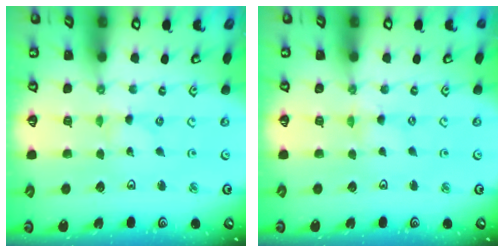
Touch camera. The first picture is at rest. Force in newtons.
{"total": 0.6, "press": 0.6, "slide": 0.2}